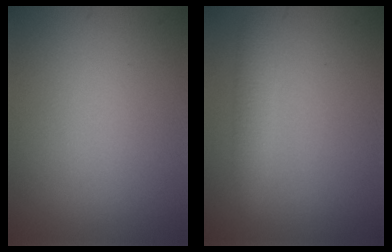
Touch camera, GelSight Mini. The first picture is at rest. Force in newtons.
{"total": 1.9, "press": 1.9, "slide": 0.0}